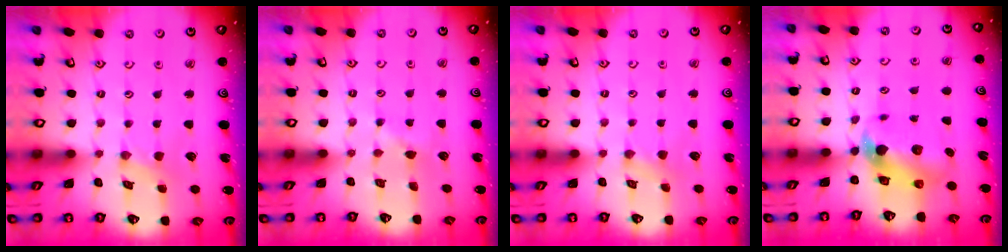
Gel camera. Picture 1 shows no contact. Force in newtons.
{"total": 2.9, "press": 2.9, "slide": 0.4}
{"total": 2.1, "press": 2.1, "slide": 0.5}
{"total": 7.8, "press": 7.6, "slide": 1.4}